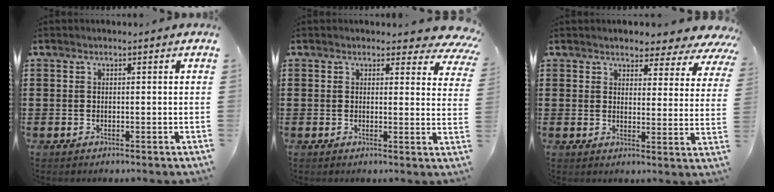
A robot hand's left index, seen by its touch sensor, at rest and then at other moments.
{"total": 3.3, "force": [2.8, 1.0, 1.3], "torque": [-0.021, -0.011, 0.047]}
{"total": 3.9, "force": [3.6, 1.1, 0.9], "torque": [-0.030, -0.023, 0.060]}